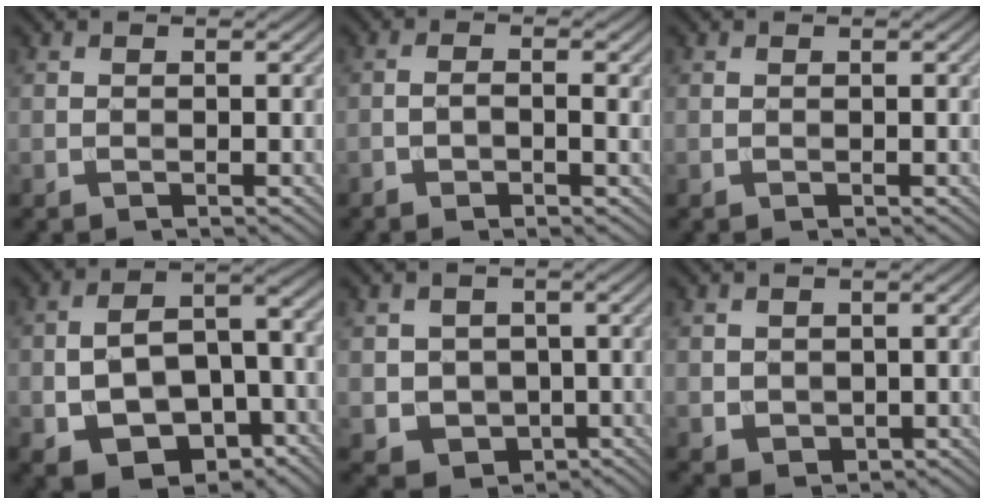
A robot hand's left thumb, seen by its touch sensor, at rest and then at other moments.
{"total": 2.7, "force": [-1.0, 0.6, 2.4], "torque": [-0.045, -0.001, -0.020]}
{"total": 0.0}
{"total": 12.3, "force": [-4.9, 7.8, 8.2], "torque": [-0.154, -0.021, -0.081]}
{"total": 4.9, "force": [-0.6, 4.5, 1.8], "torque": [-0.053, -0.018, -0.014]}
{"total": 2.1, "force": [0.5, 1.8, 0.9], "torque": [-0.032, -0.009, 0.014]}